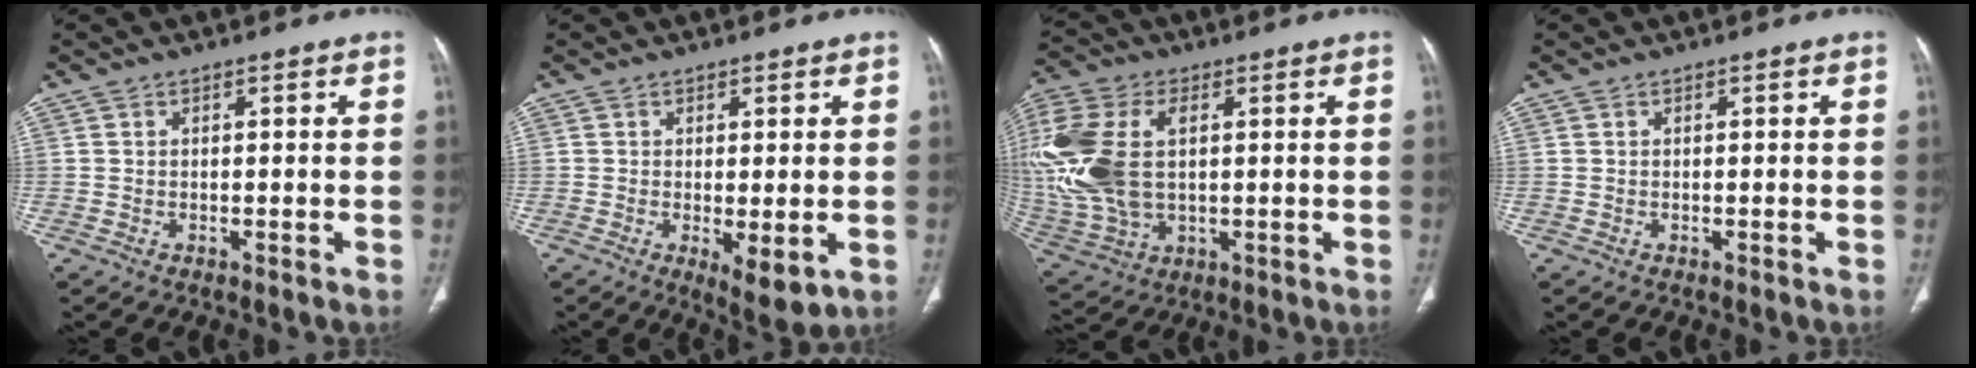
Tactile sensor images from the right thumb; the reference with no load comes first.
{"total": 5.7, "force": [-1.3, 2.1, 5.1], "torque": [-0.078, -0.021, -0.012]}
{"total": 21.9, "force": [2.6, 13.3, 17.2], "torque": [-0.424, -0.002, 0.053]}
{"total": 0.0}